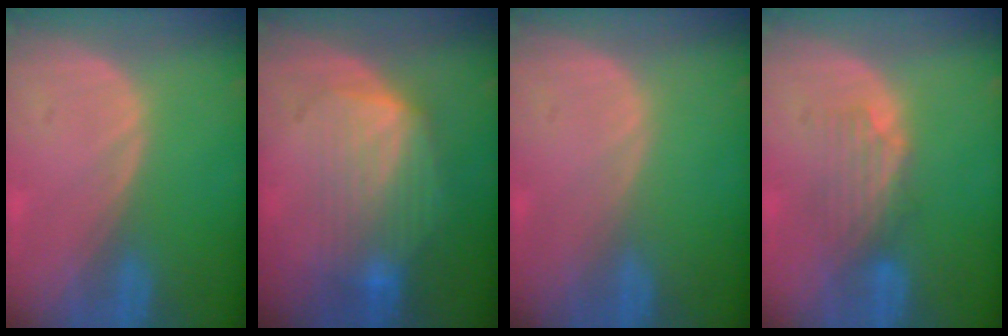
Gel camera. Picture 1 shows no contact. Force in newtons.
{"total": 7.2, "press": 7.1, "slide": 1.0}
{"total": 0.0}
{"total": 4.5, "press": 3.9, "slide": 2.2}